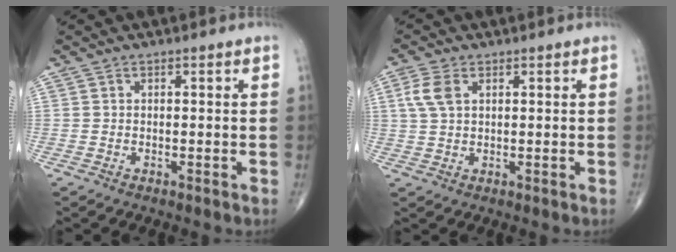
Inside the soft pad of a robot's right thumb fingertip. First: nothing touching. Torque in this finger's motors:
{"motor_torque": [-0.20, 0.23, 0.08, -0.05, 0.03]}